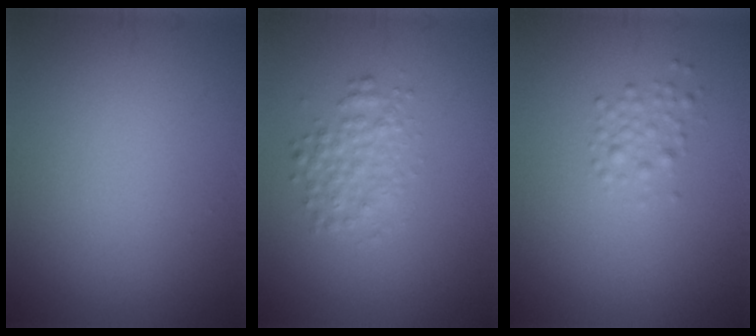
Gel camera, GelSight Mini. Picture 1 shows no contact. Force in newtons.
{"total": 2.5, "press": 2.5, "slide": 0.1}
{"total": 1.4, "press": 1.4, "slide": 0.0}